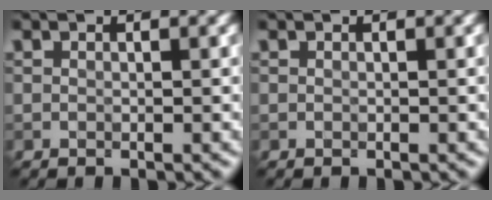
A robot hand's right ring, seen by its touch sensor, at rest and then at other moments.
{"total": 0.0}